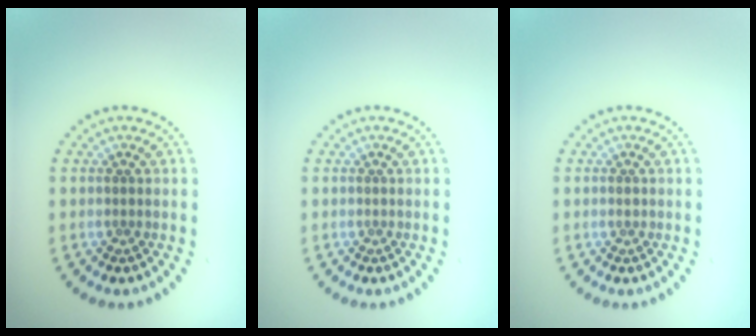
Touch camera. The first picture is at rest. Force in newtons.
{"total": 0.0}
{"total": 0.6, "press": 0.6, "slide": 0.1}